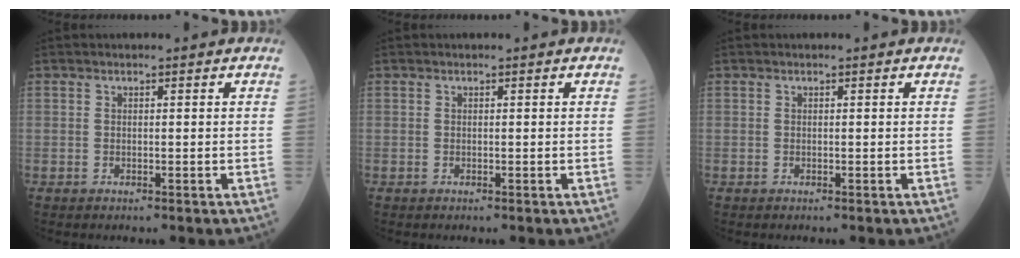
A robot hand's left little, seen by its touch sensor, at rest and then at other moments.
{"total": 0.0}
{"total": 0.0}